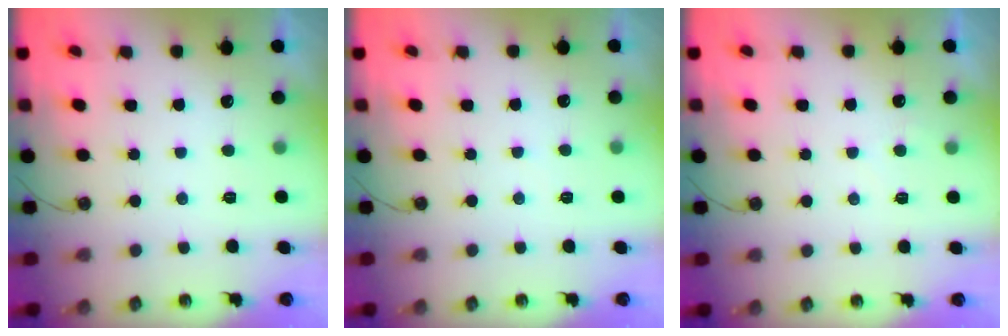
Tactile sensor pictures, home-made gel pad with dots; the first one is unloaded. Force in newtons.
{"total": 2.8, "press": 2.7, "slide": 0.5}
{"total": 3.6, "press": 3.6, "slide": 0.4}